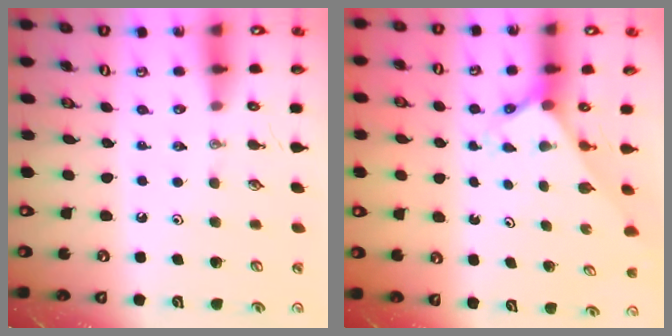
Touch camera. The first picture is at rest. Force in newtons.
{"total": 2.0, "press": 2.0, "slide": 0.2}